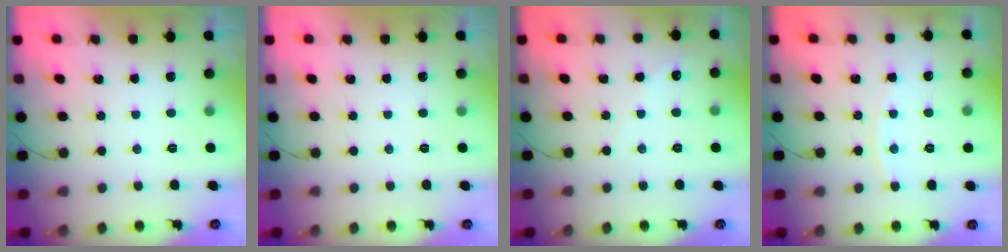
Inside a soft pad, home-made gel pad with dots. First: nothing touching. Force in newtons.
{"total": 0.0}
{"total": 3.1, "press": 3.0, "slide": 0.4}
{"total": 5.0, "press": 4.9, "slide": 0.7}